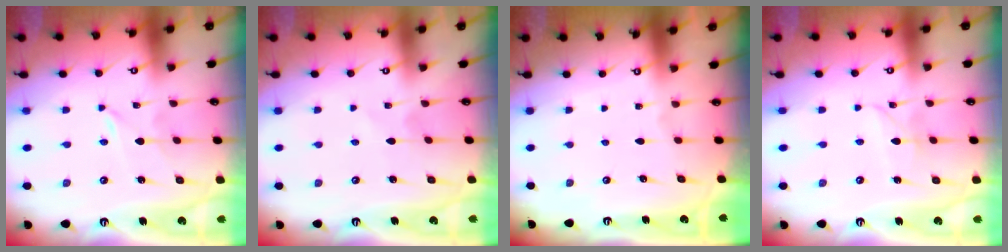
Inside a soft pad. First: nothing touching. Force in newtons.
{"total": 2.7, "press": 2.7, "slide": 0.2}
{"total": 0.0}
{"total": 3.1, "press": 3.1, "slide": 0.1}